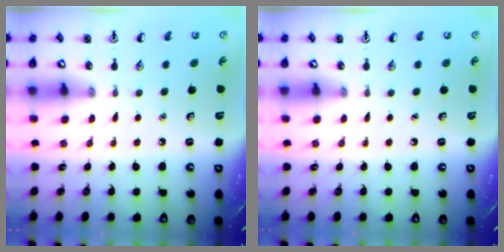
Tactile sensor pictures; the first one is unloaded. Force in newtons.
{"total": 0.0}